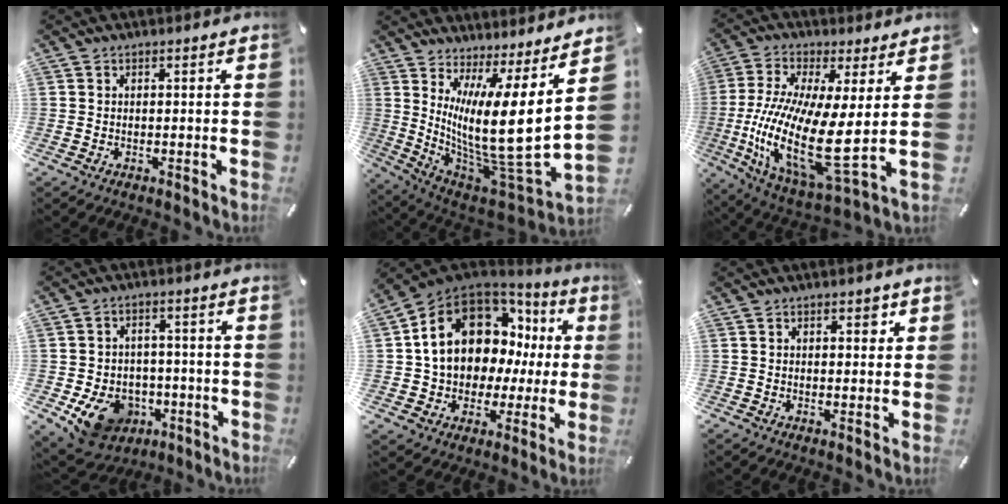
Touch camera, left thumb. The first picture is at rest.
{"total": 17.4, "force": [4.6, 3.3, 16.4], "torque": [-0.302, -0.087, 0.075]}
{"total": 20.2, "force": [-0.7, 6.0, 19.3], "torque": [-0.416, -0.043, -0.011]}
{"total": 11.0, "force": [-4.3, 8.5, 5.4], "torque": [-0.099, 0.024, -0.069]}
{"total": 17.4, "force": [6.1, 13.1, 9.8], "torque": [-0.180, -0.035, 0.117]}
{"total": 2.9, "force": [1.3, 1.7, 1.9], "torque": [-0.019, -0.003, 0.015]}